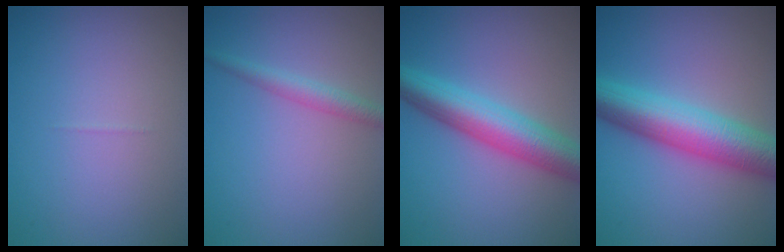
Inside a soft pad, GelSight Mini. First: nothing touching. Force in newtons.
{"total": 2.0, "press": 2.0, "slide": 0.0}
{"total": 6.6, "press": 6.6, "slide": 0.3}
{"total": 8.1, "press": 8.1, "slide": 0.1}